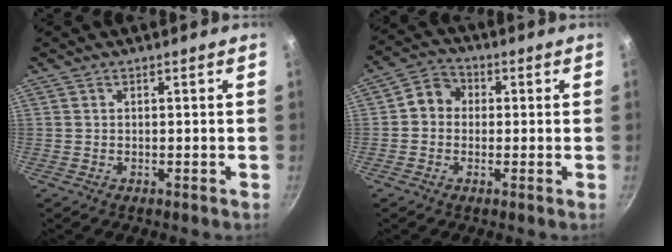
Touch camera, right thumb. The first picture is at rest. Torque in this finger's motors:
{"motor_torque": [-0.44, 0.74, 0.40, -0.31, 0.00]}